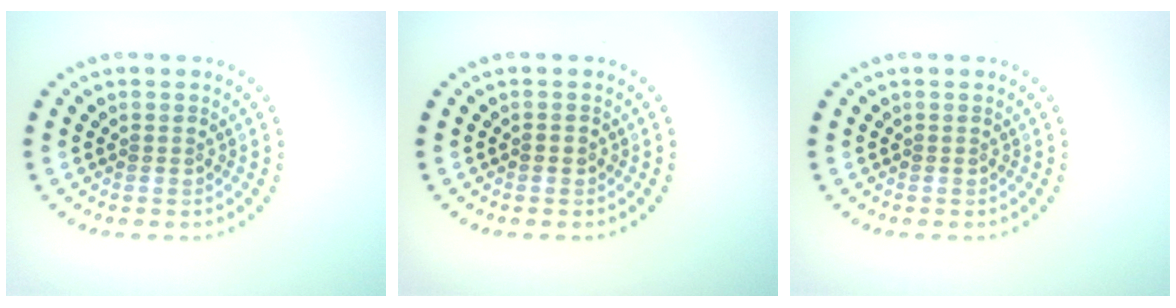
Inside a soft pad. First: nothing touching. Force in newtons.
{"total": 1.0, "press": 1.0, "slide": 0.1}
{"total": 0.0}